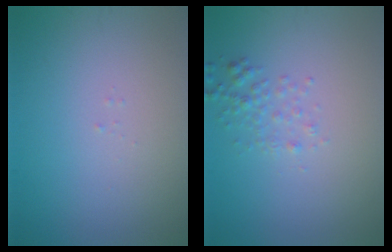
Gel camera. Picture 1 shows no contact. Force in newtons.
{"total": 1.6, "press": 1.5, "slide": 0.2}